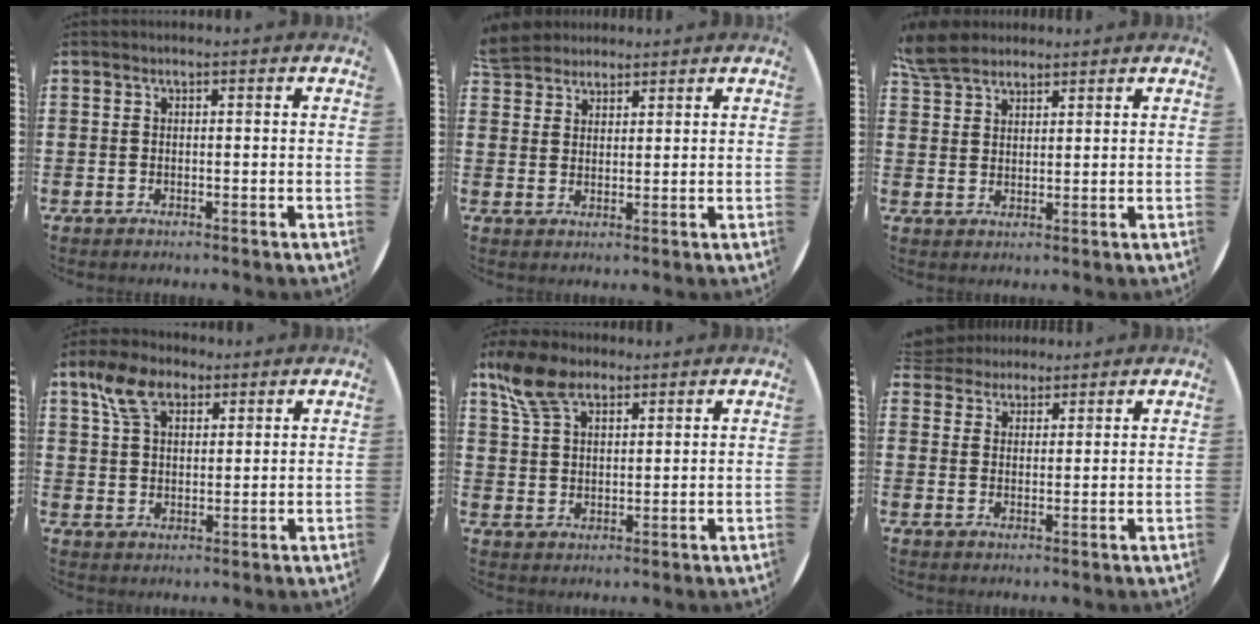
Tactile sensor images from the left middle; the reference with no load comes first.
{"total": 4.4, "force": [4.2, 1.5, 0.2], "torque": [-0.017, -0.003, 0.082]}
{"total": 5.2, "force": [4.7, 1.9, 1.4], "torque": [-0.040, -0.003, 0.091]}
{"total": 6.7, "force": [4.3, 3.8, 3.4], "torque": [-0.073, 0.007, 0.079]}
{"total": 7.1, "force": [5.1, 3.5, 3.4], "torque": [-0.082, 0.001, 0.096]}
{"total": 3.3, "force": [3.1, 1.2, -0.5], "torque": [-0.001, -0.001, 0.059]}